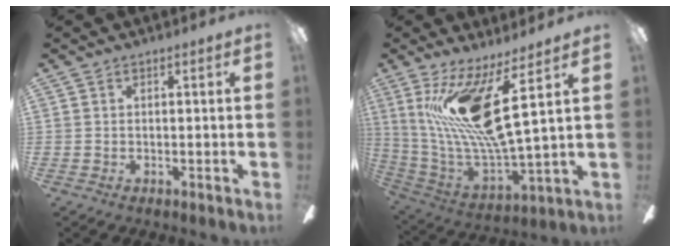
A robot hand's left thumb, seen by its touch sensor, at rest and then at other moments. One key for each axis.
{"total": 20.5, "fx": 7.4, "fy": 5.2, "fz": 18.4, "tx": -0.374, "ty": -0.025, "tz": 0.110}